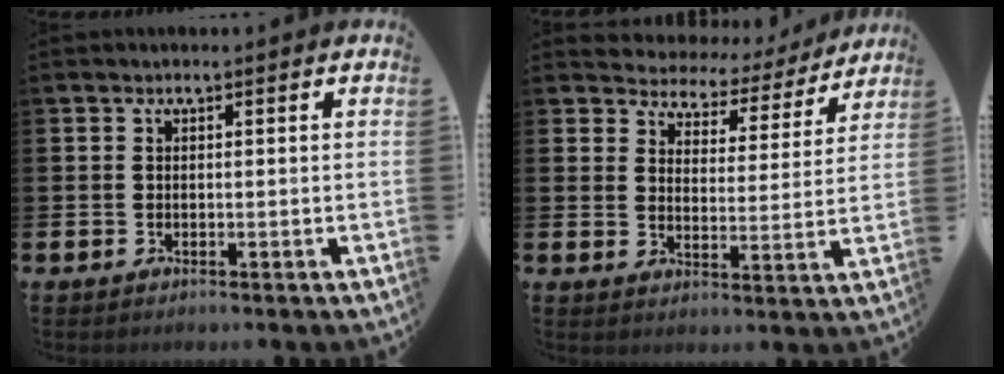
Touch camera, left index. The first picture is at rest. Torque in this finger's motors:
{"motor_torque": [1.07, -1.07, 0.41, 0.02]}